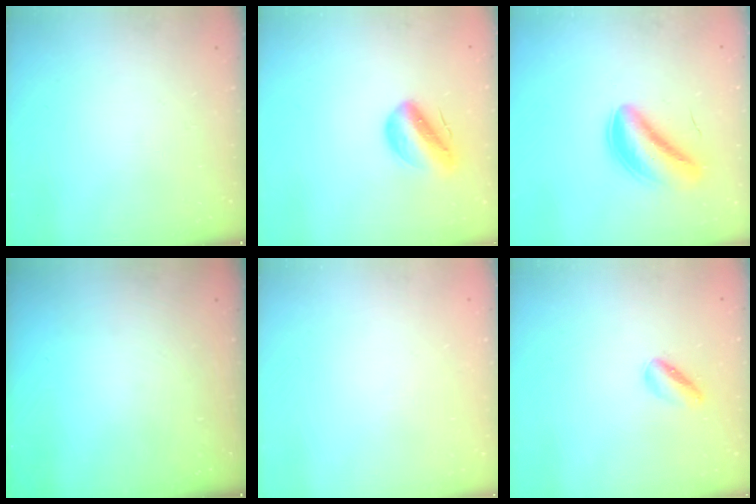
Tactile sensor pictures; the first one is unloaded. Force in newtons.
{"total": 10.2, "press": 9.7, "slide": 3.2}
{"total": 5.9, "press": 5.7, "slide": 1.5}
{"total": 0.0}
{"total": 2.0, "press": 2.0, "slide": 0.1}
{"total": 2.5, "press": 2.4, "slide": 0.3}